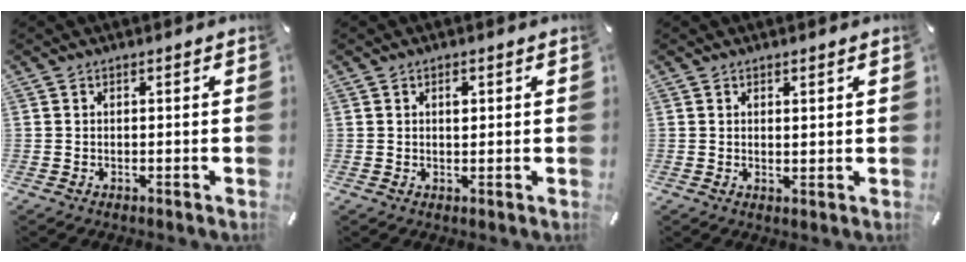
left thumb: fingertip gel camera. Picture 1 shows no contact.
{"total": 1.8, "force": [0.5, 1.2, 1.3], "torque": [-0.011, -0.002, 0.004]}
{"total": 1.0, "force": [0.9, 0.3, 0.3], "torque": [-0.005, -0.002, 0.018]}